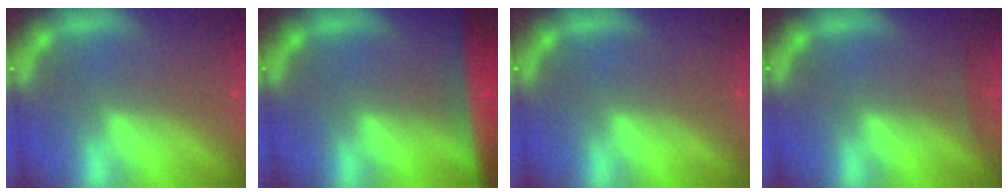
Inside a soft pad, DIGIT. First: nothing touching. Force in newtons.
{"total": 8.0}
{"total": 0.0}
{"total": 0.9}